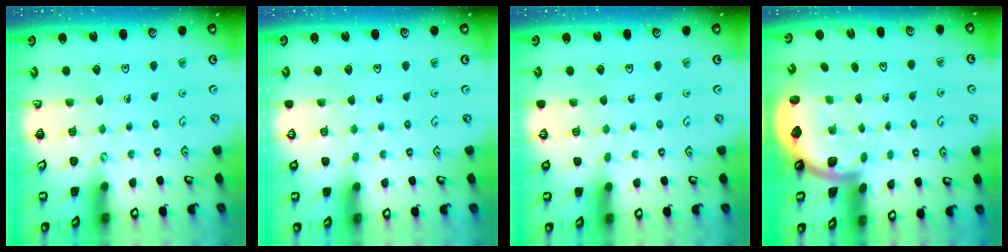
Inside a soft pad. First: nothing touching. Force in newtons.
{"total": 0.0}
{"total": 0.0}
{"total": 2.2, "press": 2.2, "slide": 0.3}